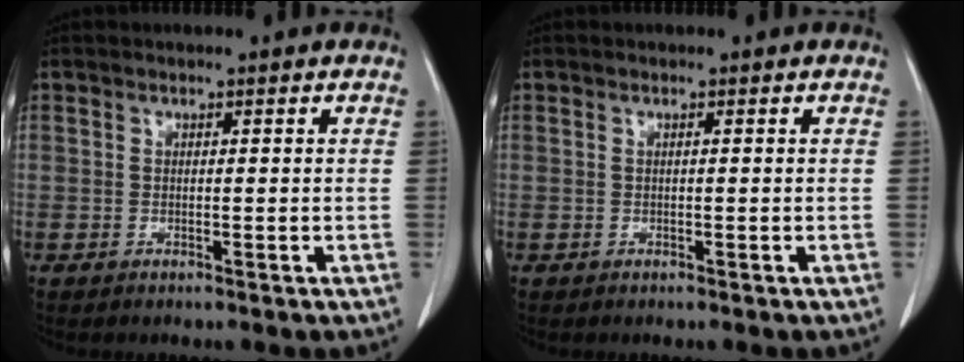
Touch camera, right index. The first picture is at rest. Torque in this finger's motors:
{"motor_torque": [0.12, -0.05, -0.05, 0.01]}